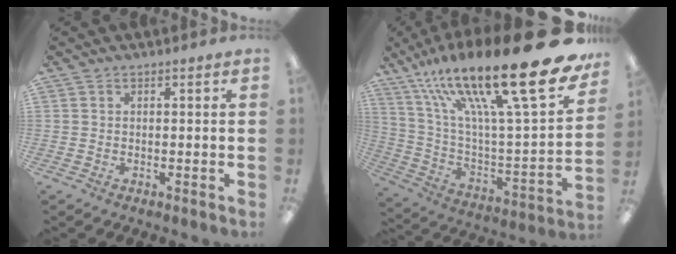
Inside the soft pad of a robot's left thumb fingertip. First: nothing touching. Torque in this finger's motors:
{"motor_torque": [1.11, 0.52, 2.77, 0.00, 0.30]}